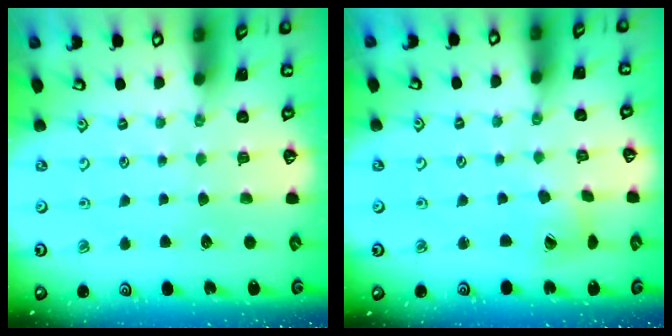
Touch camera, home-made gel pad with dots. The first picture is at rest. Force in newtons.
{"total": 6.9, "press": 6.9, "slide": 0.5}